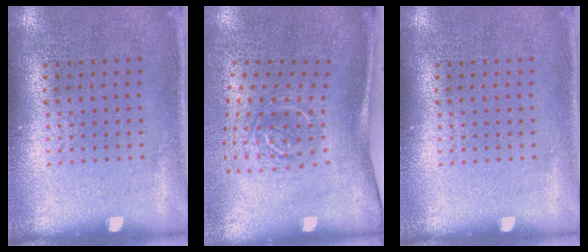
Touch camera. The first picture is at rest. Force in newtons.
{"total": 2.0, "press": 1.3, "slide": 1.5}
{"total": 0.0}